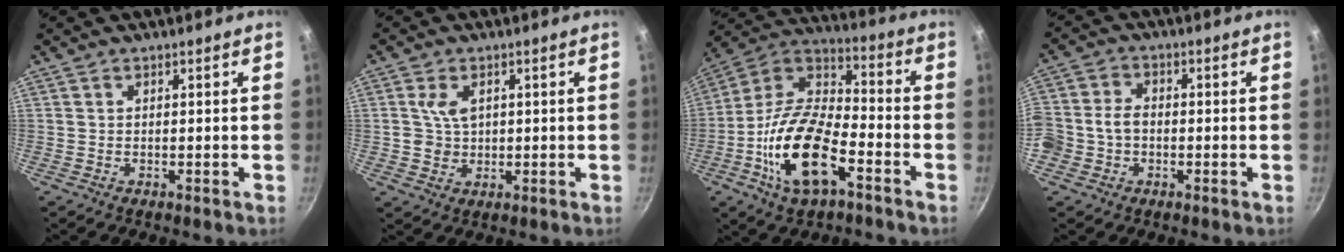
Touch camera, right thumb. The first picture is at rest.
{"total": 4.4, "force": [1.0, 3.3, 2.7], "torque": [-0.038, -0.003, 0.021]}
{"total": 19.3, "force": [-7.6, 9.0, 15.3], "torque": [-0.282, 0.046, -0.161]}
{"total": 7.4, "force": [-1.7, 6.0, 4.0], "torque": [-0.075, 0.032, -0.042]}